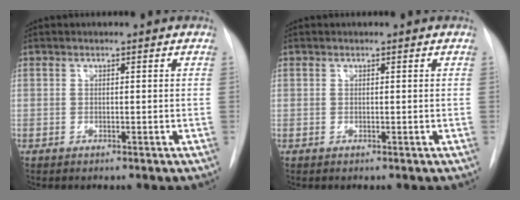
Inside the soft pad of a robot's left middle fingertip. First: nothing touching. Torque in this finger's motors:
{"motor_torque": [0.10, -0.14, -0.06, -0.06]}